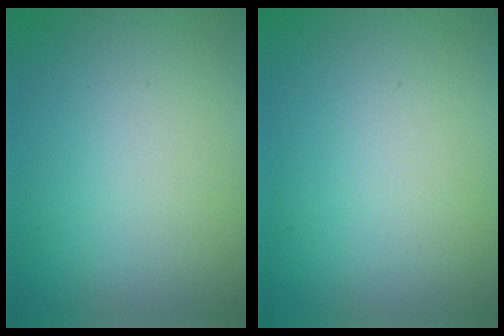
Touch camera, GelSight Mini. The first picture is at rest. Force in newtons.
{"total": 0.0}